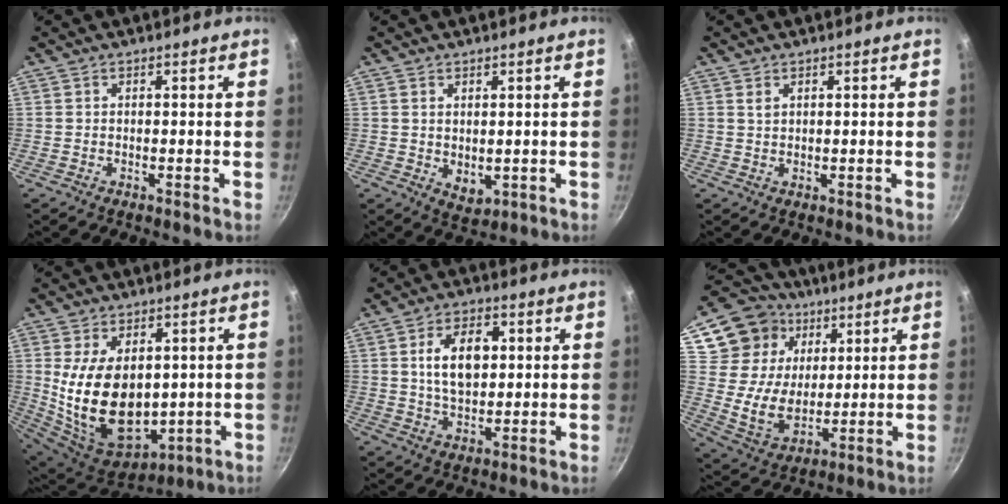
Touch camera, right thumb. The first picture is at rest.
{"total": 3.7, "force": [0.6, 2.5, 2.6], "torque": [-0.037, -0.015, 0.017]}
{"total": 1.2, "force": [0.7, 0.7, 0.7], "torque": [-0.012, -0.003, 0.015]}
{"total": 19.8, "force": [1.2, 13.0, 14.9], "torque": [-0.247, -0.027, 0.051]}
{"total": 9.9, "force": [1.8, 6.2, 7.5], "torque": [-0.108, -0.002, 0.031]}
{"total": 17.6, "force": [7.4, 14.1, 7.6], "torque": [-0.113, -0.016, 0.139]}